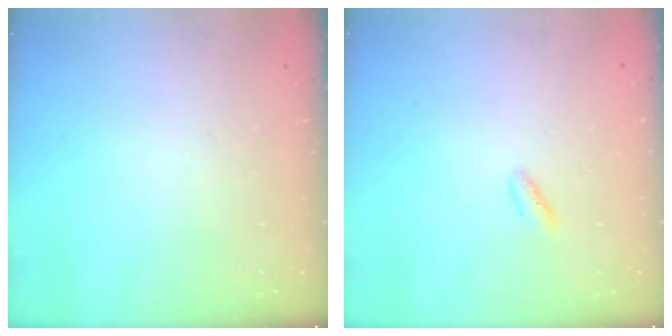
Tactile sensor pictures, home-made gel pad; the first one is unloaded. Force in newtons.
{"total": 4.1, "press": 4.0, "slide": 0.9}